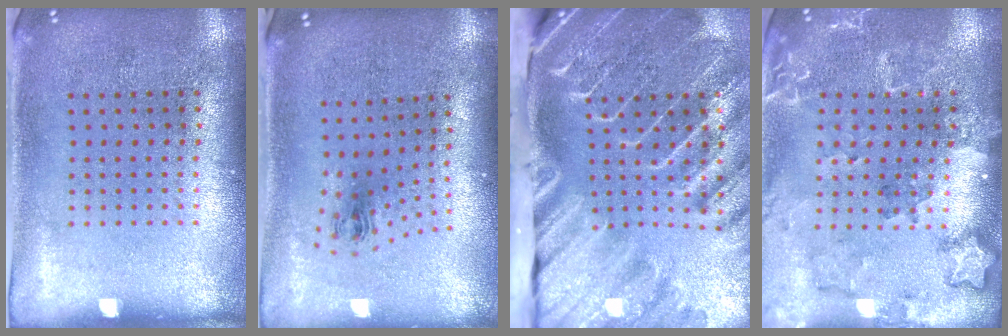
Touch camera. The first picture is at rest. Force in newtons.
{"total": 1.0, "press": 0.5, "slide": 0.9}
{"total": 4.7, "press": 3.5, "slide": 3.1}
{"total": 1.8, "press": 1.7, "slide": 0.4}